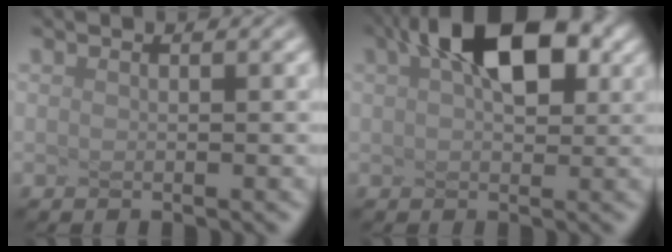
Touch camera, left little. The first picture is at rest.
{"total": 6.1, "force": [1.9, 2.7, 5.1], "torque": [-0.101, 0.014, 0.057]}